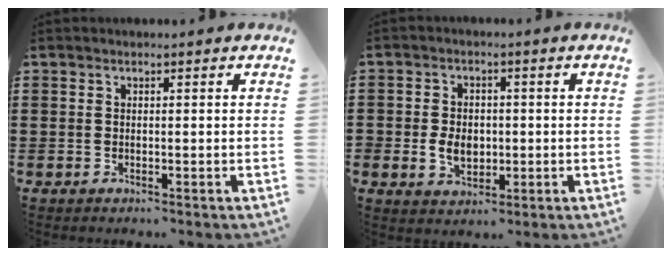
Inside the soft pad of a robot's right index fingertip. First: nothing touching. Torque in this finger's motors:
{"motor_torque": [0.32, -0.28, 0.18, 0.10]}